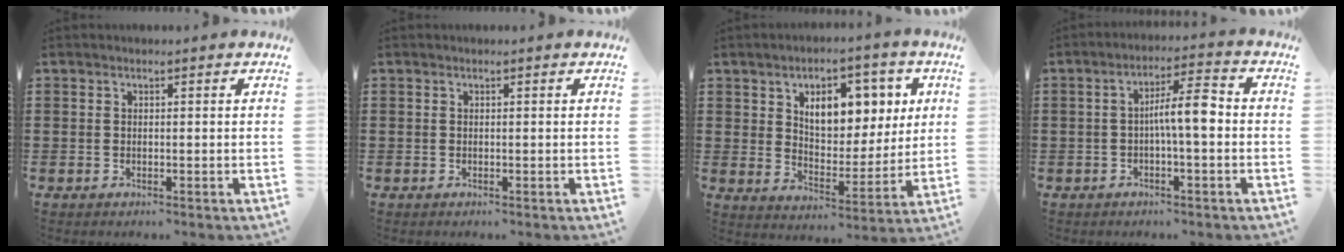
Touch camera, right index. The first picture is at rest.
{"total": 0.0}
{"total": 8.7, "force": [3.8, 5.2, 5.9], "torque": [-0.105, 0.000, 0.060]}
{"total": 6.4, "force": [-0.4, 1.5, 6.2], "torque": [-0.115, 0.010, -0.012]}